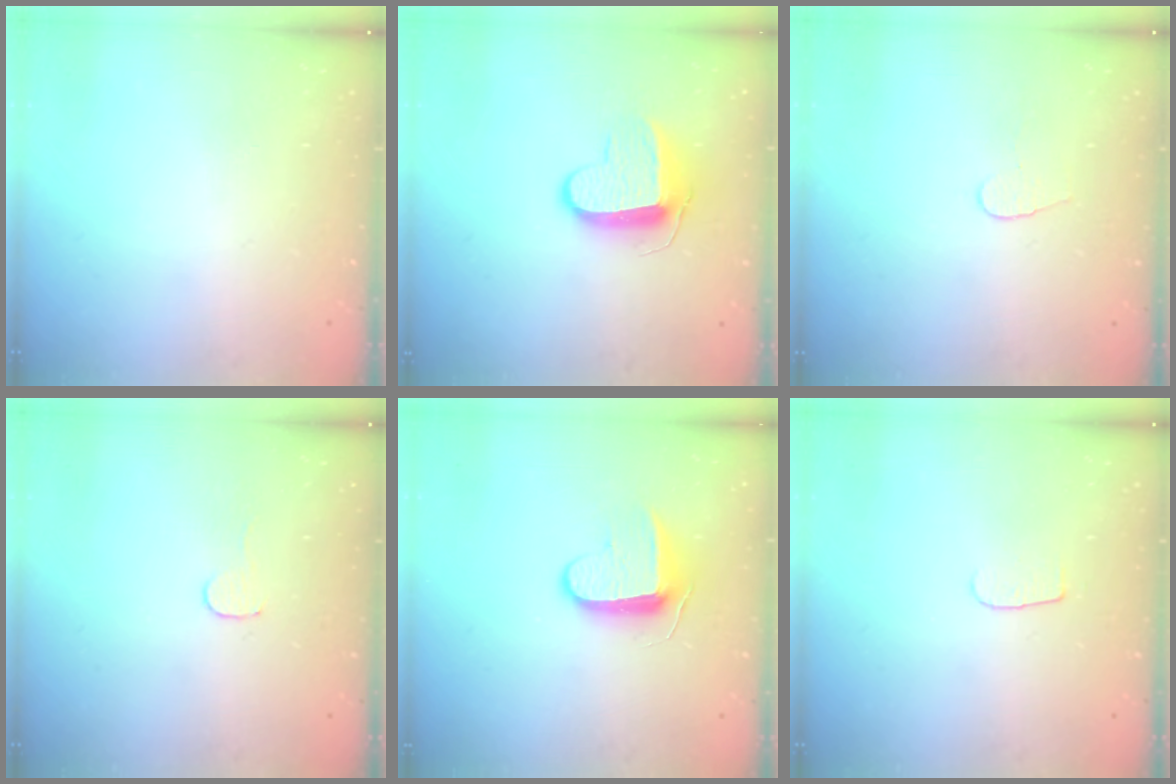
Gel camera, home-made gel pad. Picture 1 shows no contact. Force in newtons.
{"total": 10.0, "press": 10.0, "slide": 0.2}
{"total": 3.6, "press": 3.6, "slide": 0.3}
{"total": 3.5, "press": 3.5, "slide": 0.3}
{"total": 8.7, "press": 8.7, "slide": 0.9}
{"total": 4.2, "press": 4.2, "slide": 0.4}